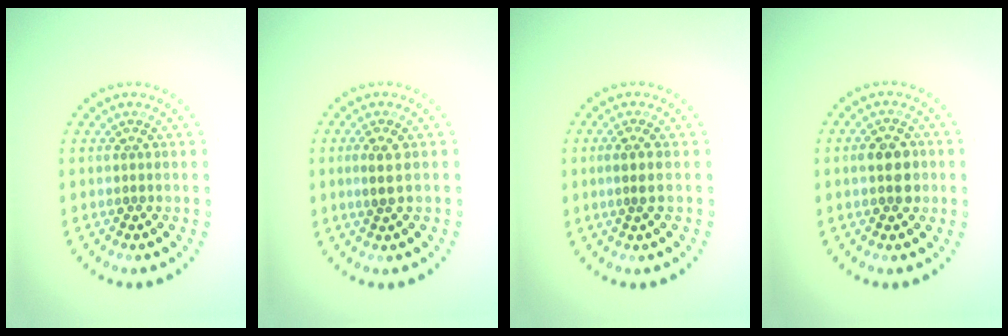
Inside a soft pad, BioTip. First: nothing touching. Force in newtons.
{"total": 1.6, "press": 1.5, "slide": 0.6}
{"total": 1.1, "press": 0.9, "slide": 0.7}
{"total": 3.1, "press": 3.1, "slide": 0.2}